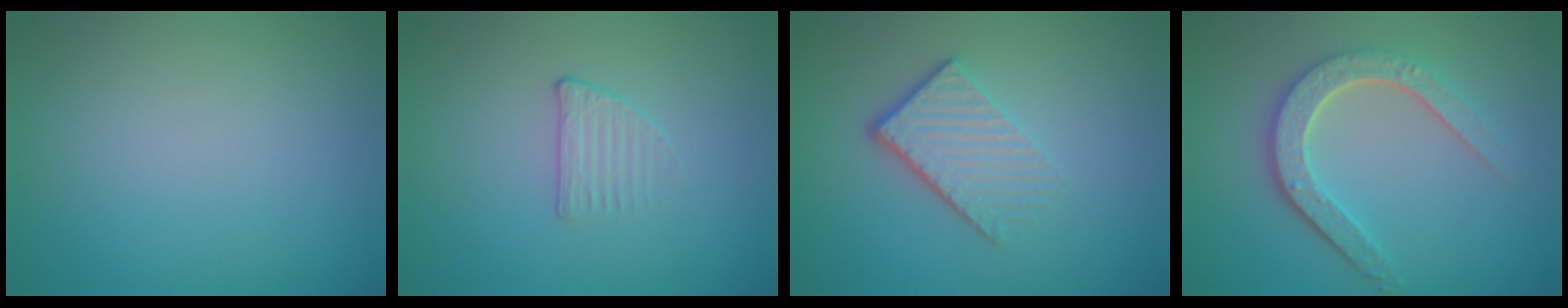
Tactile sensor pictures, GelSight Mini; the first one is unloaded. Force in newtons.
{"total": 1.3, "press": 0.8, "slide": 1.0}
{"total": 4.1, "press": 2.8, "slide": 3.0}
{"total": 4.7, "press": 3.6, "slide": 3.0}